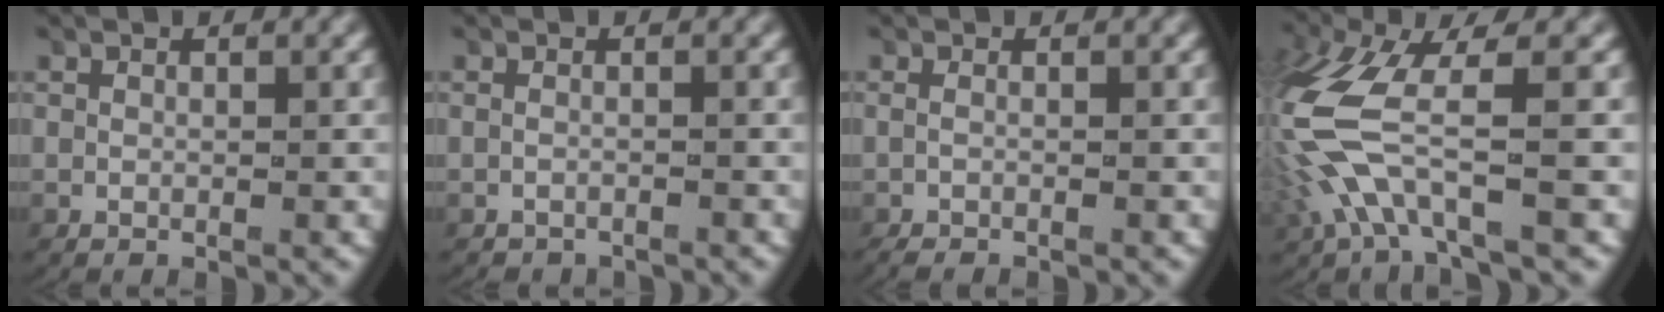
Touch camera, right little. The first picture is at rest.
{"total": 1.3, "force": [-1.3, 0.0, -0.1], "torque": [-0.002, -0.007, -0.017]}
{"total": 1.5, "force": [-1.4, 0.1, 0.7], "torque": [-0.014, -0.005, -0.019]}
{"total": 6.1, "force": [-1.0, 3.1, 5.2], "torque": [-0.146, -0.019, -0.009]}